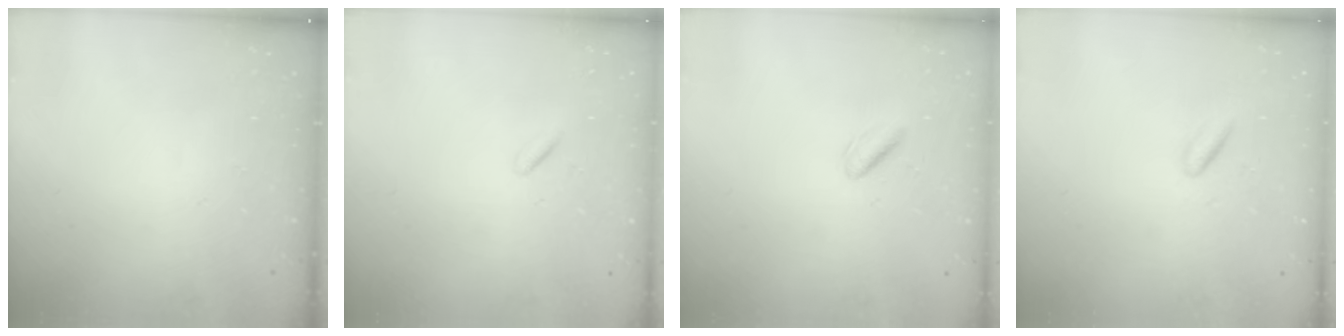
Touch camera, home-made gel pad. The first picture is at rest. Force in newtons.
{"total": 0.0}
{"total": 1.1, "press": 0.8, "slide": 0.8}
{"total": 1.7, "press": 1.5, "slide": 0.7}